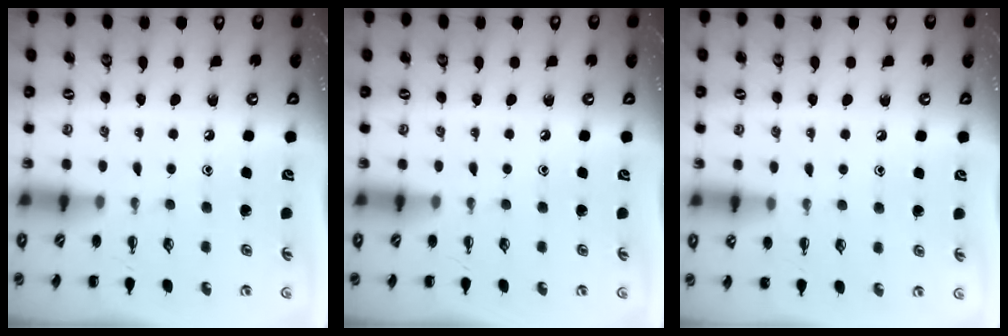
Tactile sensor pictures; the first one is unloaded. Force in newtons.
{"total": 0.0}
{"total": 6.6, "press": 6.2, "slide": 2.2}